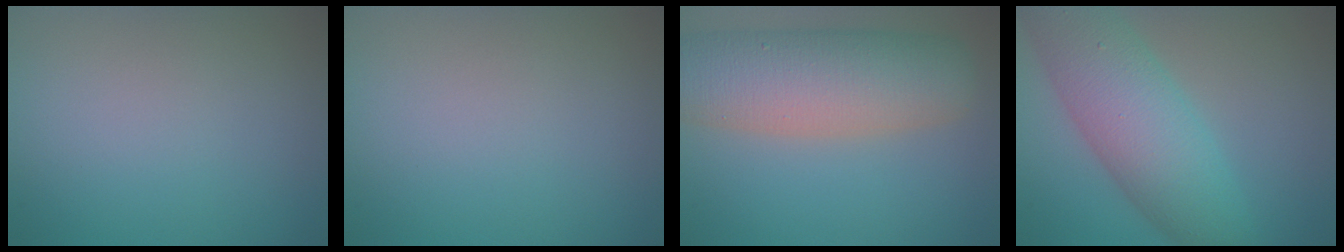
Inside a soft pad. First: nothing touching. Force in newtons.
{"total": 0.0}
{"total": 9.1, "press": 9.1, "slide": 0.6}
{"total": 8.1, "press": 8.1, "slide": 0.1}